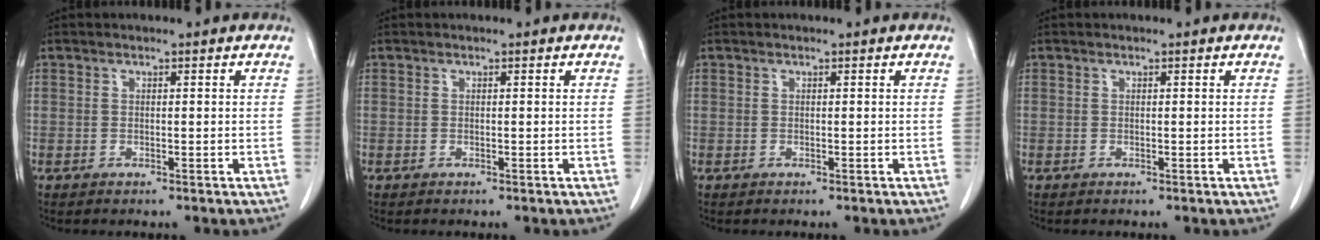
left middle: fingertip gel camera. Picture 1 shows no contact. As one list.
[{"total": 0.0}, {"total": 0.0}, {"total": 0.0}]